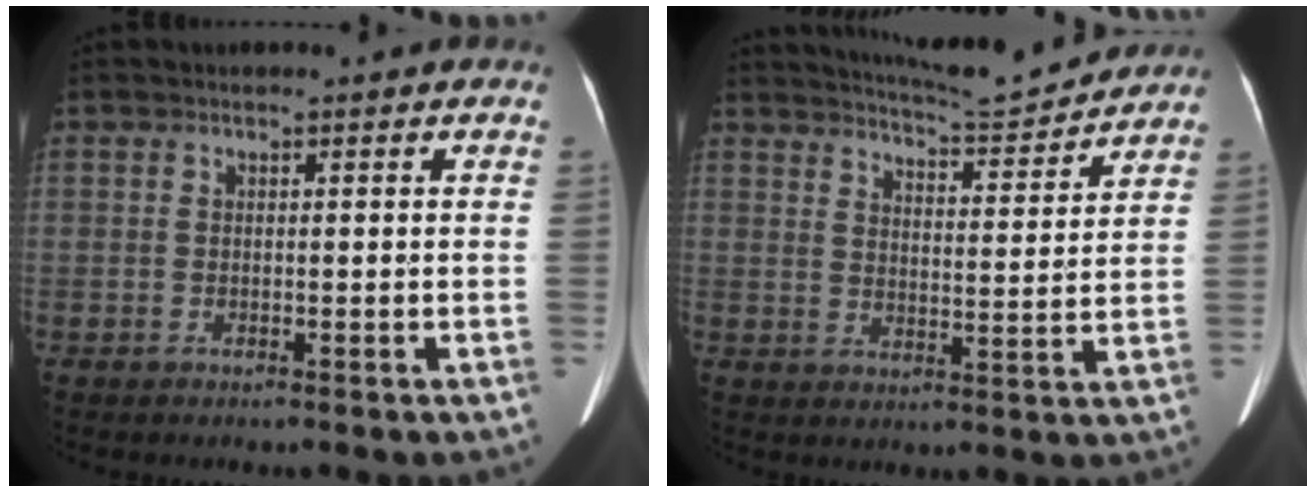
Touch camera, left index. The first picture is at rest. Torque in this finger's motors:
{"motor_torque": [0.88, -1.26, 0.04, 0.00]}